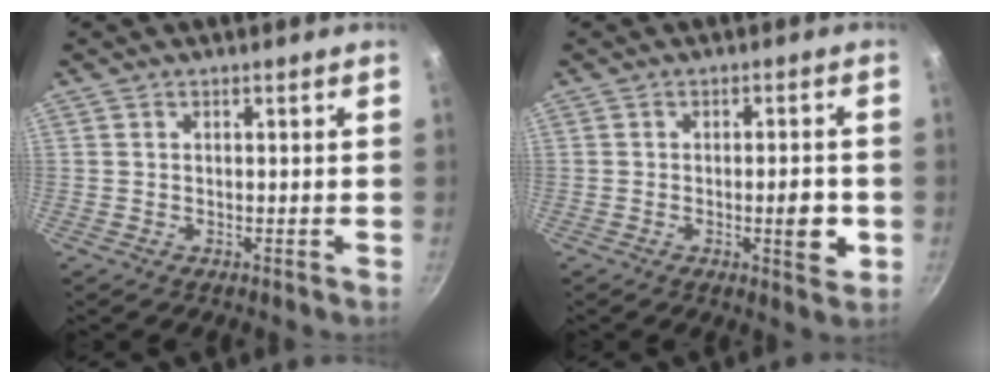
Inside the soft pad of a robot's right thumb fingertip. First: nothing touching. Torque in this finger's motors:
{"motor_torque": [2.33, 2.58, 2.02, -0.75, 0.77]}